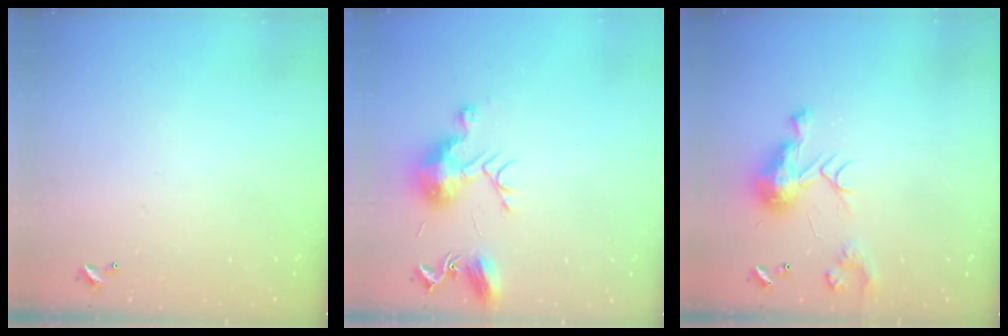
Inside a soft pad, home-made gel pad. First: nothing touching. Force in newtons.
{"total": 9.6, "press": 9.6, "slide": 0.4}
{"total": 9.7, "press": 9.7, "slide": 0.8}